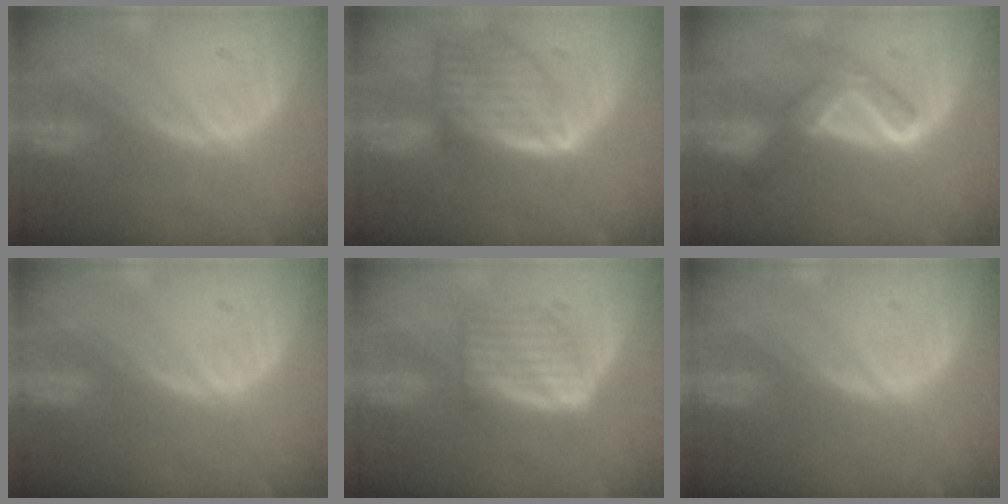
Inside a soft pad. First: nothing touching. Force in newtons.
{"total": 8.0, "press": 7.2, "slide": 3.5}
{"total": 5.7, "press": 5.6, "slide": 1.0}
{"total": 0.0}
{"total": 6.1, "press": 5.4, "slide": 2.7}
{"total": 0.0}